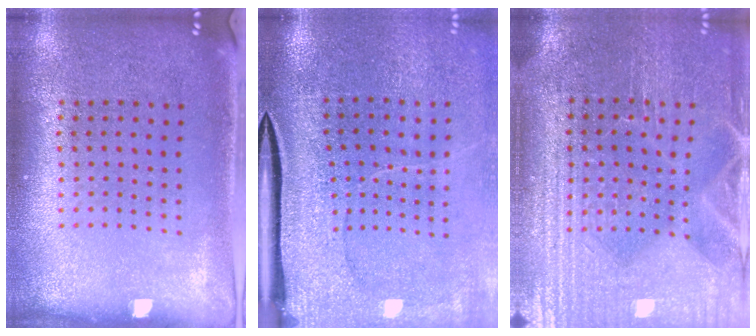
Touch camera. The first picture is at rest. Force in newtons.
{"total": 4.1, "press": 3.3, "slide": 2.4}
{"total": 4.2, "press": 3.9, "slide": 1.5}